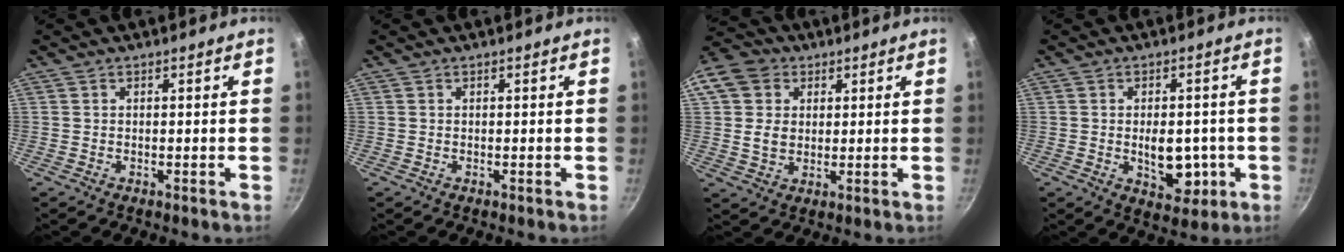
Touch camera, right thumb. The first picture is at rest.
{"total": 0.0}
{"total": 12.2, "force": [3.4, 10.0, 6.1], "torque": [-0.111, 0.010, 0.054]}
{"total": 9.1, "force": [-1.5, 5.5, 7.1], "torque": [-0.064, -0.003, -0.012]}